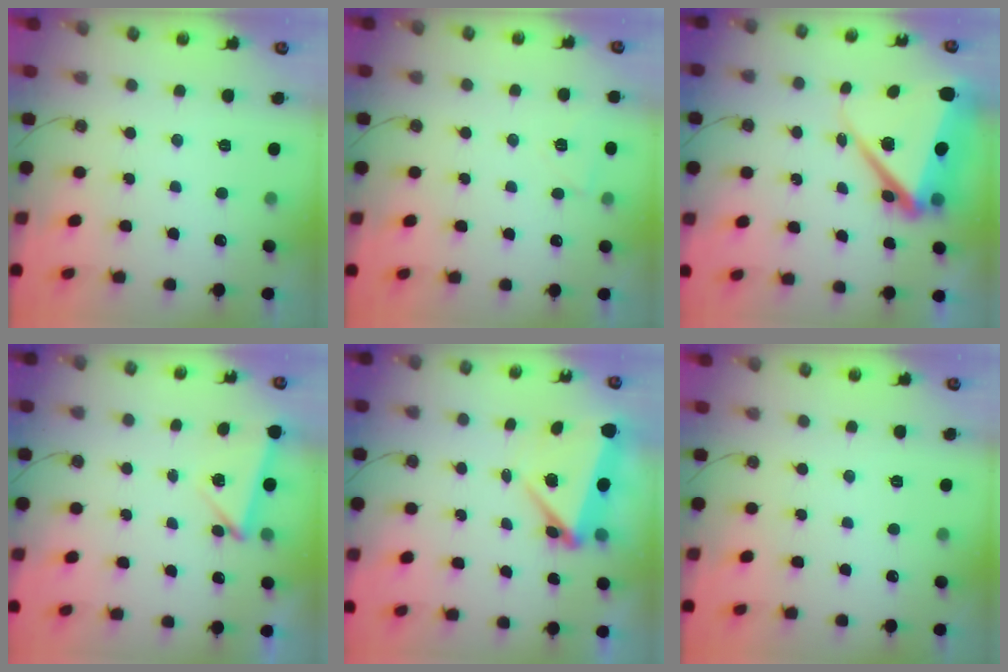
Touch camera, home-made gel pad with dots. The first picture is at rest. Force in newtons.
{"total": 5.8, "press": 3.8, "slide": 4.3}
{"total": 14.4, "press": 14.3, "slide": 1.4}
{"total": 3.6, "press": 3.5, "slide": 1.0}
{"total": 6.4, "press": 6.4, "slide": 0.1}
{"total": 0.0}